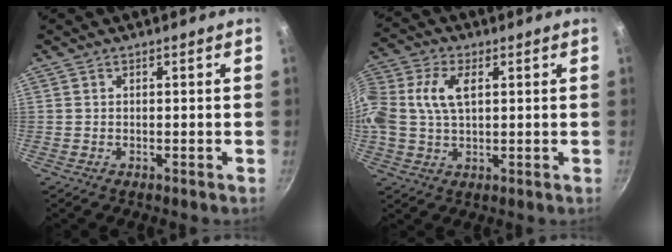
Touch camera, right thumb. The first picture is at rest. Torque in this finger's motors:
{"motor_torque": [0.21, 0.40, 0.79, 0.53, 0.16]}